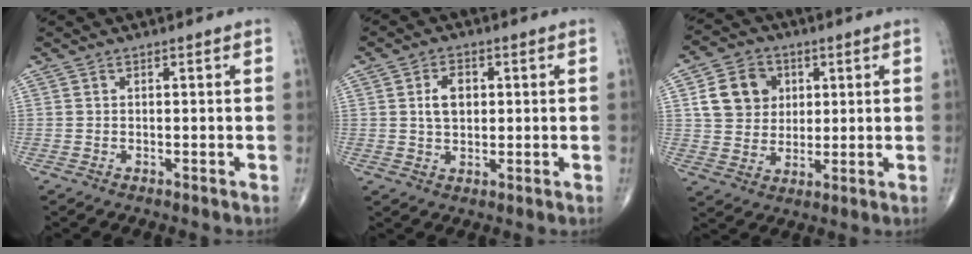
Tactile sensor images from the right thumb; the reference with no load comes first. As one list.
[{"total": 5.2, "force": [1.0, 3.5, 3.7], "torque": [-0.053, 0.001, 0.017]}, {"total": 10.5, "force": [2.9, 8.9, 4.9], "torque": [-0.057, -0.005, 0.052]}]